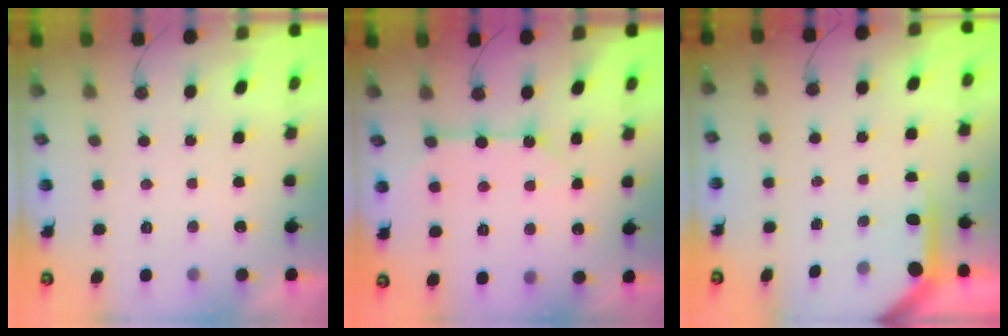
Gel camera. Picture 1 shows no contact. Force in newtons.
{"total": 9.6, "press": 9.5, "slide": 0.9}
{"total": 3.8, "press": 3.8, "slide": 0.3}